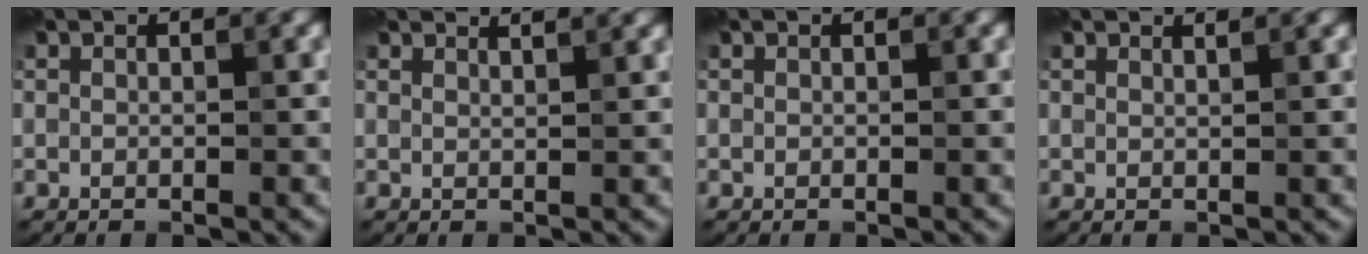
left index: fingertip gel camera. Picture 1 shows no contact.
{"total": 2.9, "force": [2.6, 0.8, 1.1], "torque": [0.002, 0.012, 0.015]}
{"total": 0.0}
{"total": 1.2, "force": [1.1, 0.3, 0.4], "torque": [0.001, 0.000, 0.008]}